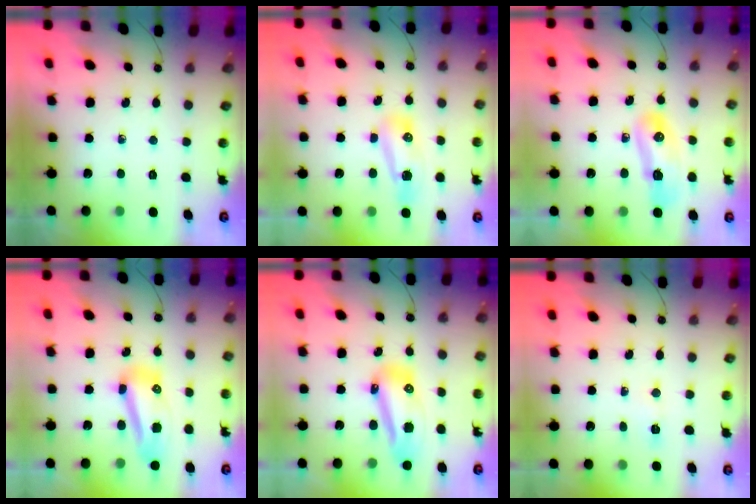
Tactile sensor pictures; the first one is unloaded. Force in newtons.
{"total": 8.9, "press": 8.5, "slide": 2.3}
{"total": 10.6, "press": 10.3, "slide": 2.3}
{"total": 11.0, "press": 11.0, "slide": 1.2}
{"total": 13.9, "press": 13.8, "slide": 1.8}
{"total": 3.4, "press": 3.2, "slide": 1.1}